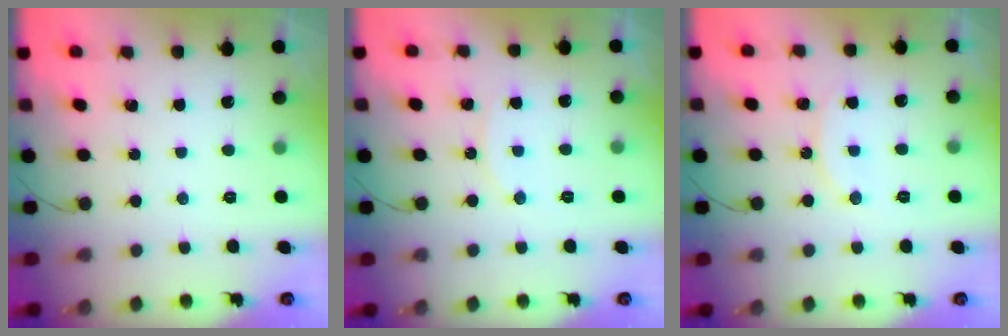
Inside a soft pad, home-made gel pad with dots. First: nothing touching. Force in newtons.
{"total": 6.2, "press": 6.2, "slide": 0.5}
{"total": 7.8, "press": 7.8, "slide": 0.5}